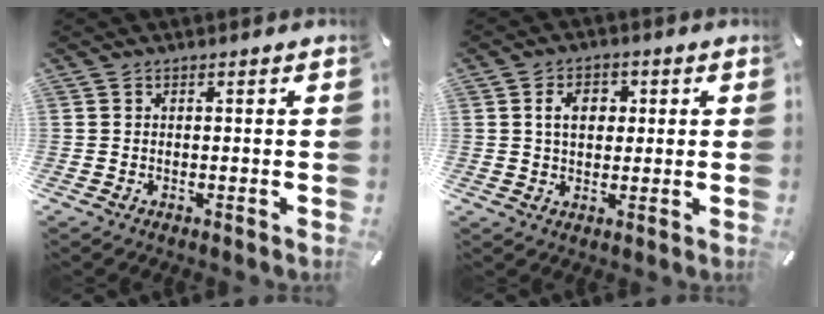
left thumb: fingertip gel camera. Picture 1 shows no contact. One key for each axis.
{"total": 6.1, "fx": 1.3, "fy": 4.5, "fz": 4.0, "tx": -0.062, "ty": 0.003, "tz": 0.015}